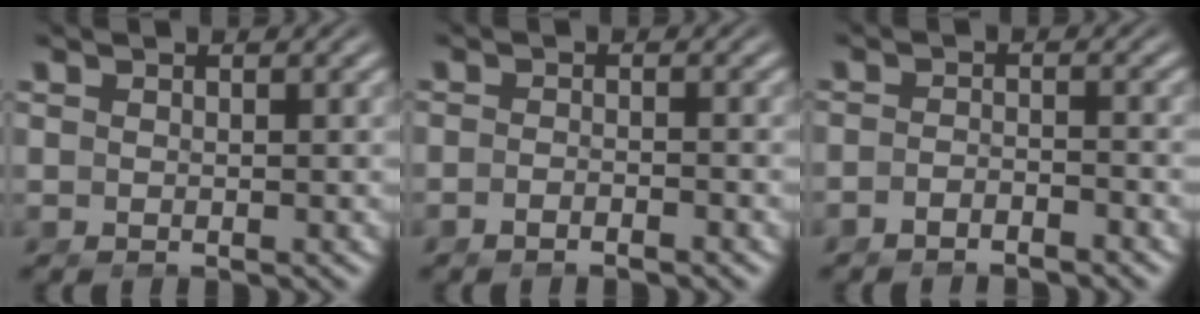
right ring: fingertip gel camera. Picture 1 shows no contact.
{"total": 1.6, "force": [-1.6, 0.0, 0.5], "torque": [-0.011, 0.000, -0.030]}
{"total": 2.5, "force": [-2.5, 0.3, 0.5], "torque": [-0.008, -0.004, -0.042]}